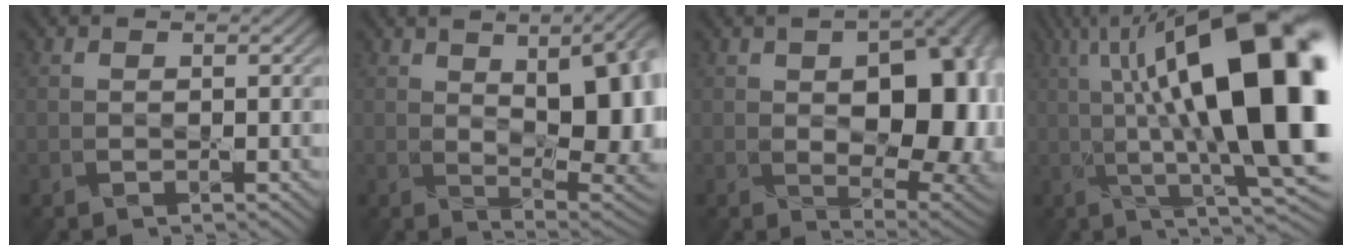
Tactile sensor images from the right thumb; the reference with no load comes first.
{"total": 15.7, "force": [2.3, 7.1, 13.8], "torque": [-0.173, 0.014, 0.046]}
{"total": 16.5, "force": [0.5, 9.6, 13.4], "torque": [-0.156, -0.019, 0.035]}
{"total": 22.1, "force": [3.3, 7.3, 20.7], "torque": [-0.310, 0.036, 0.048]}